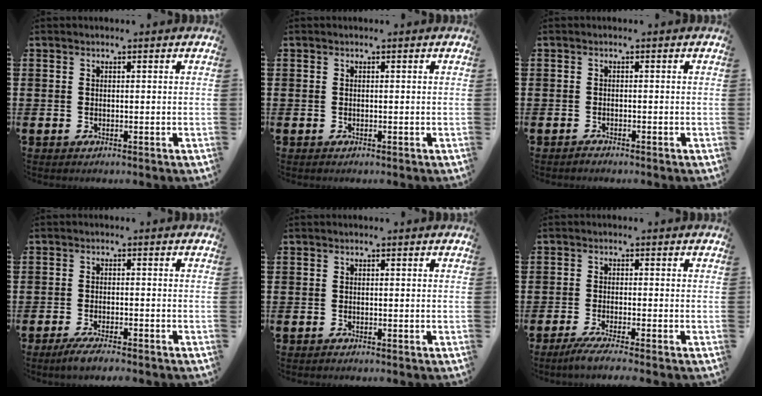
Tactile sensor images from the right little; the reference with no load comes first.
{"total": 0.0}
{"total": 0.6, "force": [-0.6, 0.1, 0.1], "torque": [-0.003, -0.002, -0.012]}
{"total": 2.5, "force": [-2.0, 0.1, 1.4], "torque": [-0.024, 0.002, -0.037]}
{"total": 0.0}
{"total": 2.4, "force": [-1.7, -0.1, 1.7], "torque": [-0.026, -0.003, -0.029]}